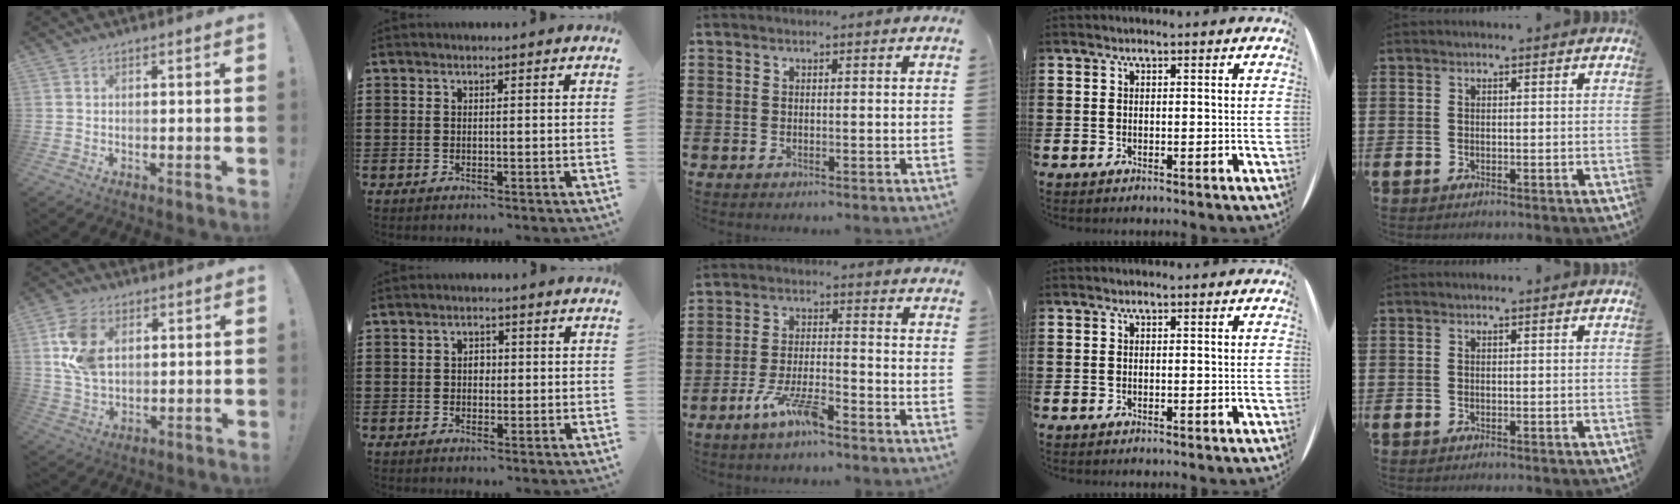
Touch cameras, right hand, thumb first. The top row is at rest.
{"thumb": {"total": 13.3, "force": [3.7, 9.2, 8.8], "torque": [-0.156, -0.001, 0.074]}, "index": {"total": 1.9, "force": [0.0, 1.3, 1.4], "torque": [-0.027, 0.006, -0.002]}, "middle": {"total": 6.9, "force": [-4.7, 1.4, 4.9], "torque": [-0.110, -0.005, -0.090]}}